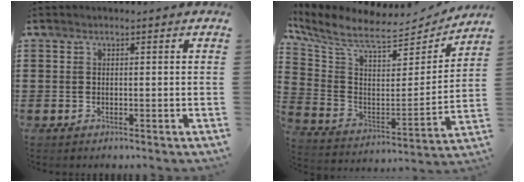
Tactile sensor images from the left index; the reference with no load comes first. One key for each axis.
{"total": 8.6, "fx": 7.4, "fy": 1.7, "fz": 4.0, "tx": -0.114, "ty": -0.061, "tz": 0.123}